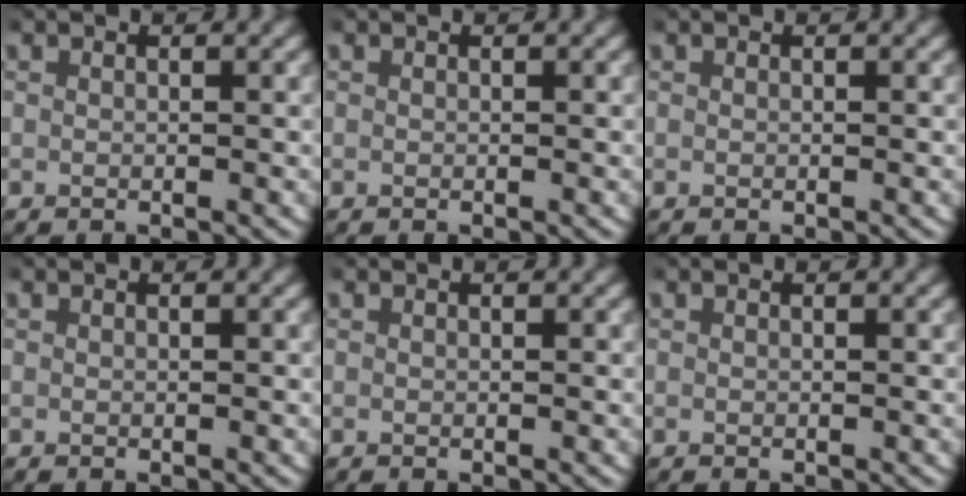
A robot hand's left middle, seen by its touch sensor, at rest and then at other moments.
{"total": 0.0}
{"total": 0.0}
{"total": 0.0}
{"total": 0.0}
{"total": 0.0}